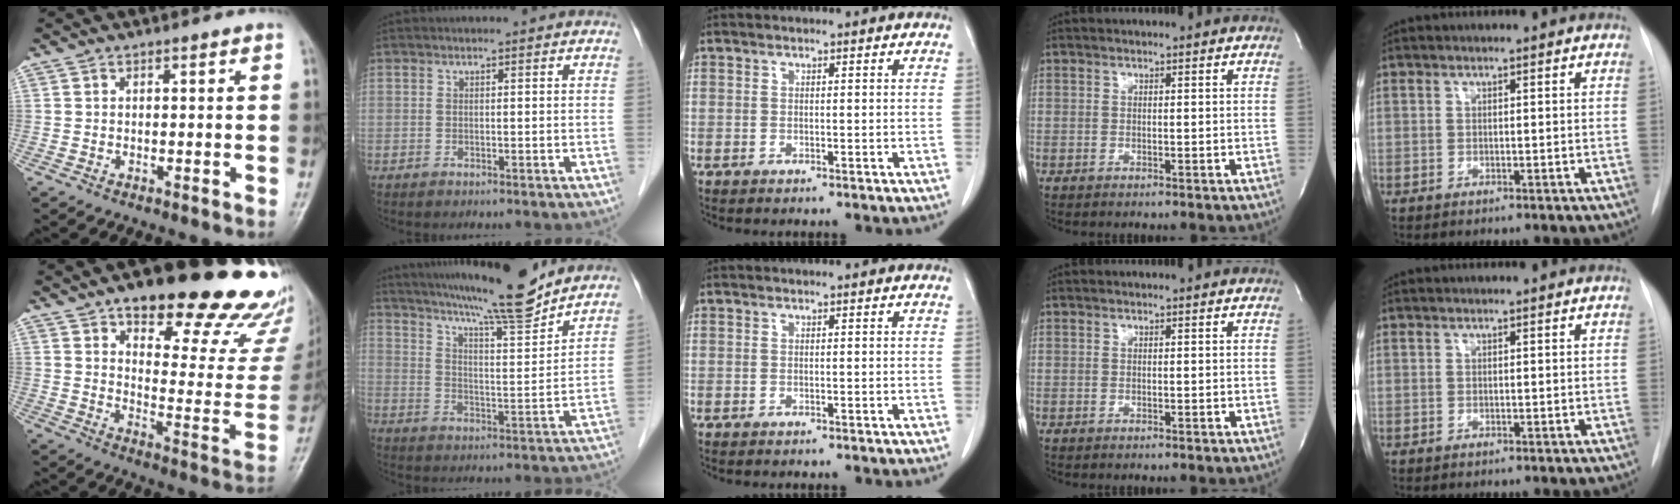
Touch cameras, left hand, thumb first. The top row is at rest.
{"thumb": {"total": 27.4, "force": [19.1, 9.5, 17.3], "torque": [-0.178, -0.086, 0.245]}, "index": {"total": 16.3, "force": [14.3, 0.3, 7.9], "torque": [-0.133, 0.000, 0.216]}}